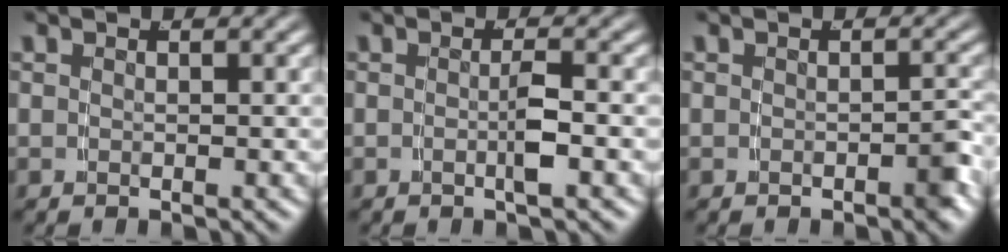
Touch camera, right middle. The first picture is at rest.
{"total": 1.7, "force": [-0.7, -0.6, 1.4], "torque": [-0.016, -0.002, -0.010]}
{"total": 1.4, "force": [-0.9, 0.2, 1.0], "torque": [-0.017, 0.001, -0.017]}